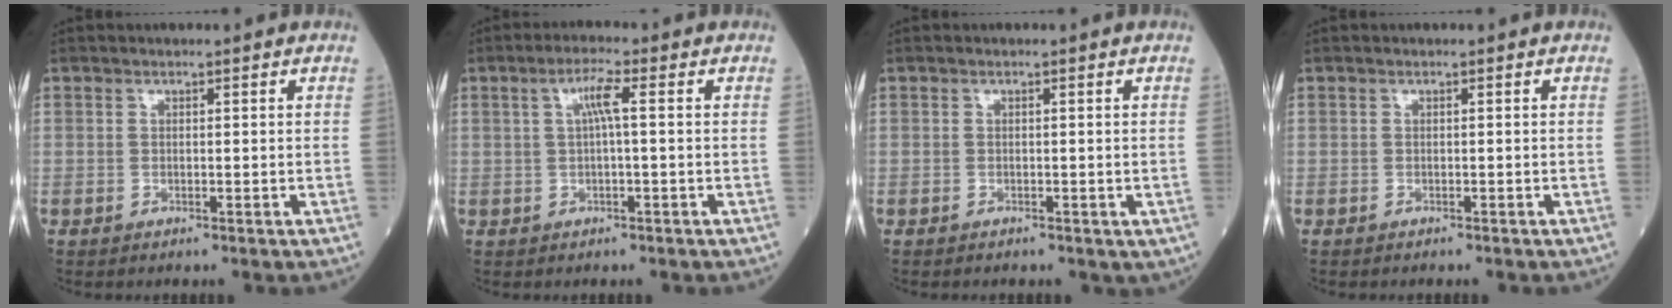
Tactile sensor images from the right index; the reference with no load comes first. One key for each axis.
{"total": 3.4, "fx": 0.6, "fy": 0.2, "fz": 3.4, "tx": -0.065, "ty": 0.010, "tz": 0.011}
{"total": 1.1, "fx": -0.6, "fy": 0.8, "fz": 0.4, "tx": -0.009, "ty": 0.001, "tz": -0.003}
{"total": 0.8, "fx": -0.7, "fy": 0.2, "fz": 0.2, "tx": -0.006, "ty": -0.001, "tz": -0.010}